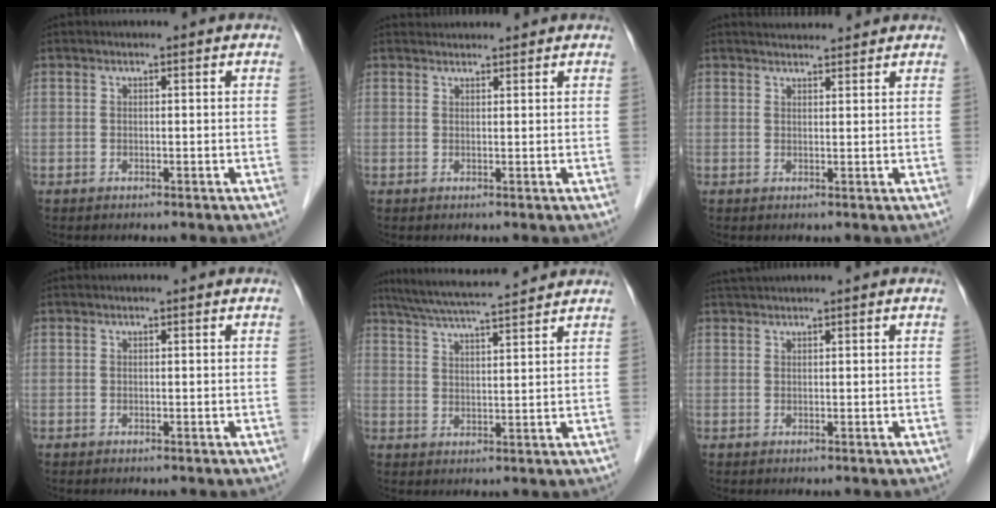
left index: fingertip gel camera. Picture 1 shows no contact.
{"total": 2.5, "force": [2.5, 0.3, 0.0], "torque": [-0.007, 0.024, 0.041]}
{"total": 4.3, "force": [4.1, 0.6, 0.8], "torque": [-0.015, 0.025, 0.059]}
{"total": 0.0}
{"total": 11.9, "force": [10.7, 0.2, 5.4], "torque": [-0.101, 0.028, 0.162]}
{"total": 1.6, "force": [1.4, -0.4, 0.5], "torque": [-0.011, 0.015, 0.034]}